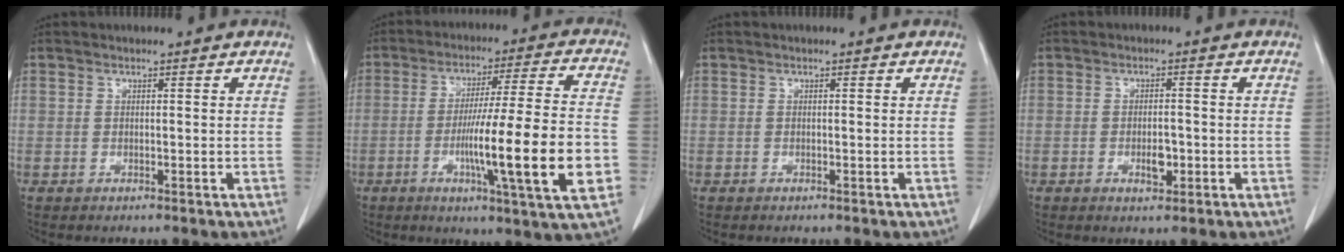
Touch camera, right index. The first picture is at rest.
{"total": 18.1, "force": [-4.5, -0.2, 17.5], "torque": [-0.252, -0.009, -0.071]}
{"total": 0.0}
{"total": 2.9, "force": [-0.9, 1.3, 2.4], "torque": [-0.039, 0.002, -0.009]}